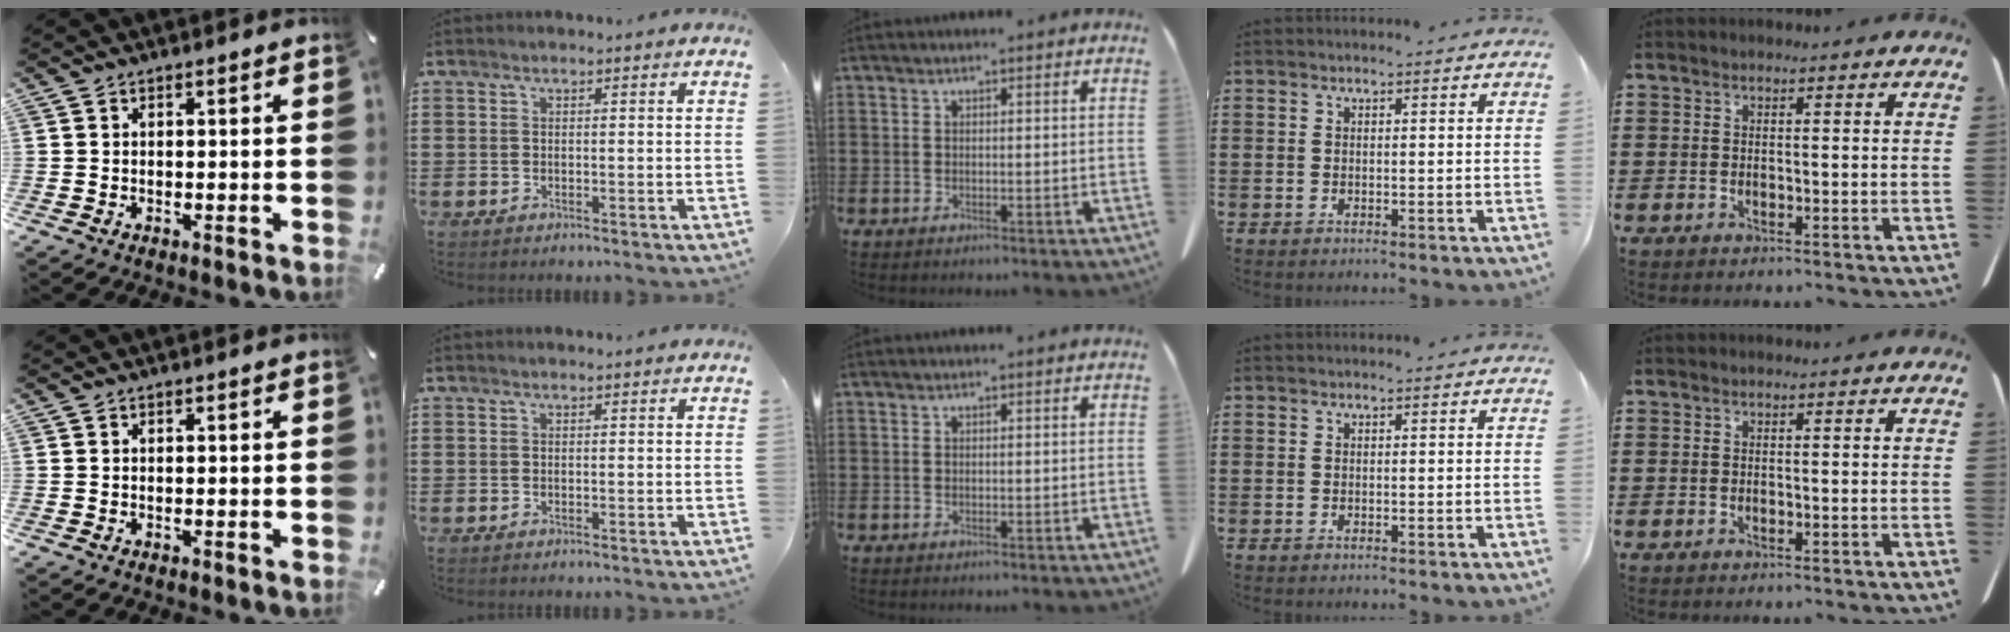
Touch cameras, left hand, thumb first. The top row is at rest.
{}